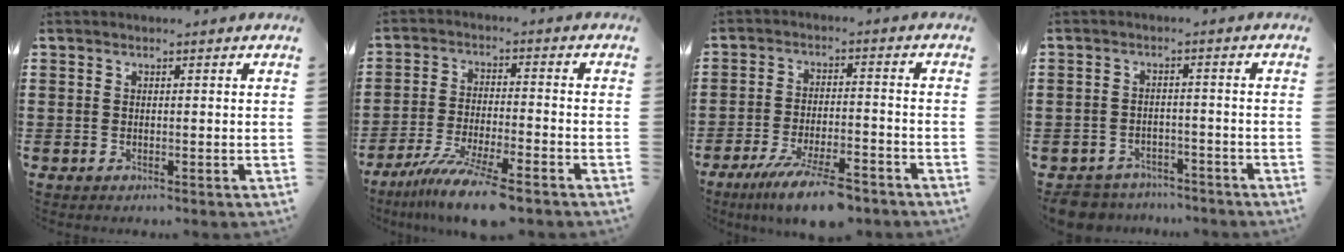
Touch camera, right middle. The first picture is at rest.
{"total": 9.0, "force": [-7.1, 0.3, 5.5], "torque": [-0.107, -0.007, -0.135]}
{"total": 8.8, "force": [-6.7, 1.4, 5.5], "torque": [-0.105, -0.001, -0.123]}
{"total": 4.3, "force": [-4.2, 0.9, 0.0], "torque": [-0.010, 0.005, -0.091]}